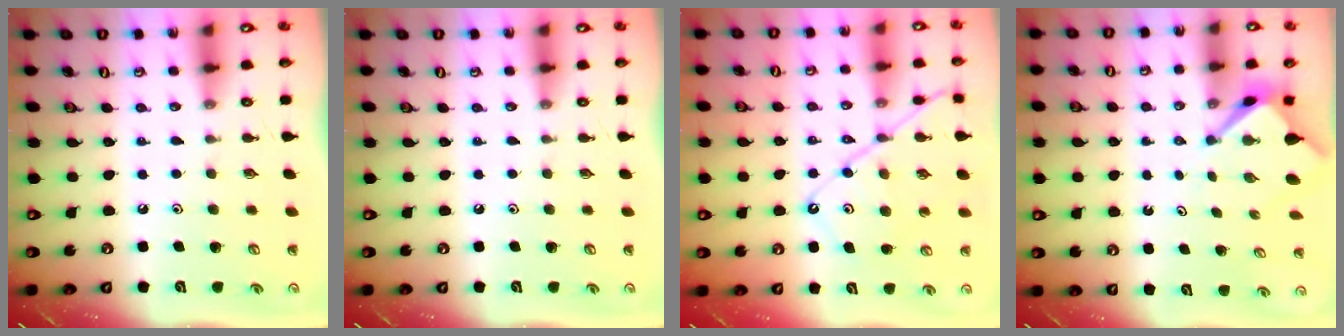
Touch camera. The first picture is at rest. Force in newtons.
{"total": 0.0}
{"total": 11.7, "press": 11.7, "slide": 1.2}
{"total": 3.2, "press": 3.2, "slide": 0.3}